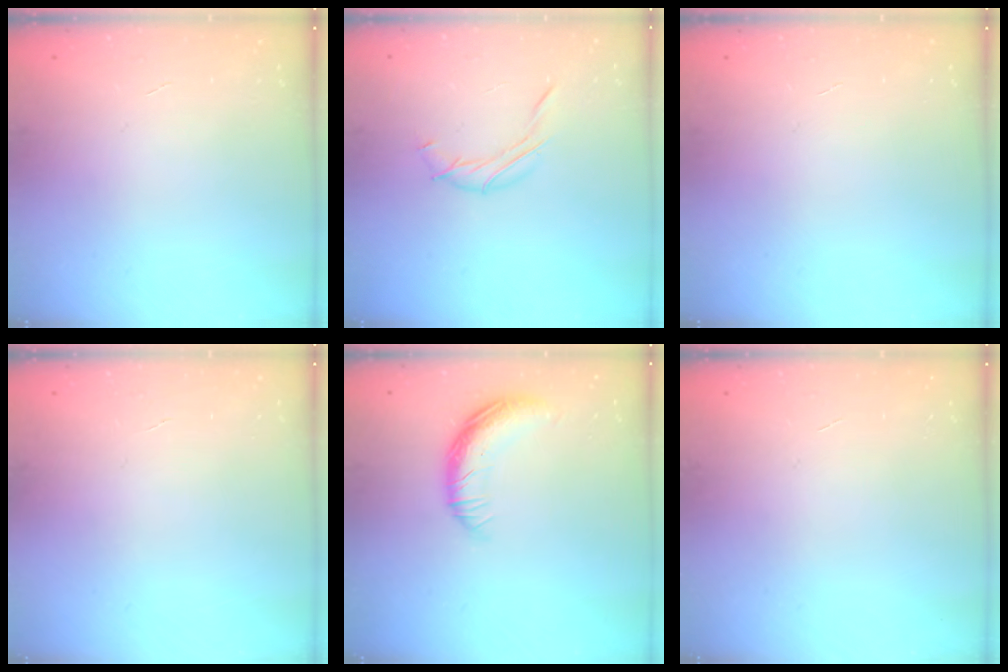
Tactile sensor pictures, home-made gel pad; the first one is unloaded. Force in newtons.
{"total": 7.4, "press": 7.3, "slide": 1.3}
{"total": 0.0}
{"total": 0.0}
{"total": 11.7, "press": 11.7, "slide": 0.5}
{"total": 0.0}